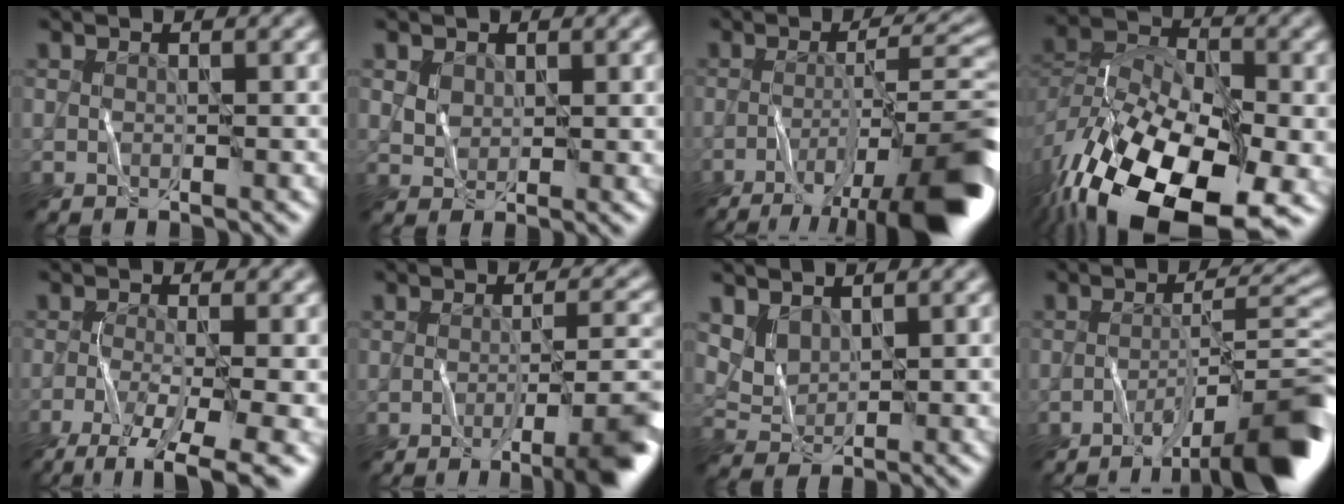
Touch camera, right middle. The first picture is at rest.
{"total": 0.7, "force": [0.4, 0.4, 0.2], "torque": [-0.021, 0.002, 0.024]}
{"total": 12.8, "force": [-6.2, 2.5, 10.9], "torque": [-0.156, 0.006, -0.086]}
{"total": 17.7, "force": [-9.8, 9.1, 11.6], "torque": [-0.213, -0.025, -0.140]}
{"total": 7.2, "force": [-4.4, 1.4, 5.5], "torque": [-0.090, -0.005, -0.062]}
{"total": 6.1, "force": [-2.3, 1.0, 5.6], "torque": [-0.074, 0.002, -0.026]}
{"total": 1.4, "force": [1.2, 0.6, 0.4], "torque": [-0.025, -0.002, 0.041]}
{"total": 9.2, "force": [-5.4, 1.1, 7.3], "torque": [-0.096, 0.019, -0.079]}